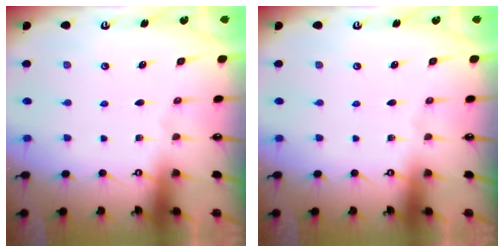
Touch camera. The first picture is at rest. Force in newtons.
{"total": 0.0}